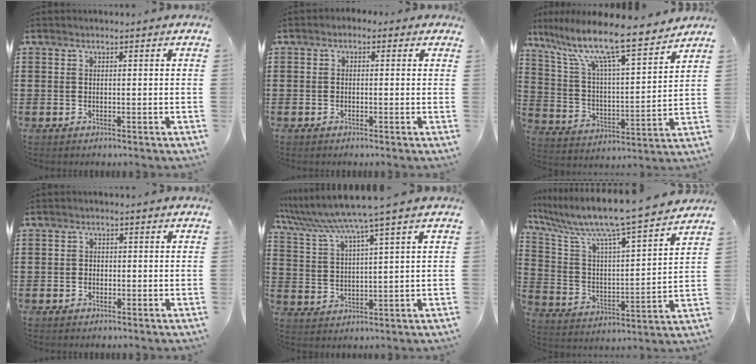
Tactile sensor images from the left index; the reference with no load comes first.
{"total": 1.1, "force": [-0.5, 0.8, 0.4], "torque": [-0.009, 0.005, -0.013]}
{"total": 11.7, "force": [9.8, 0.6, 6.4], "torque": [-0.160, -0.063, 0.163]}
{"total": 1.1, "force": [-0.4, 0.9, 0.3], "torque": [-0.008, 0.004, -0.010]}
{"total": 6.4, "force": [5.0, -0.9, 3.9], "torque": [-0.093, -0.032, 0.082]}
{"total": 9.5, "force": [8.2, -0.1, 4.9], "torque": [-0.129, -0.063, 0.130]}